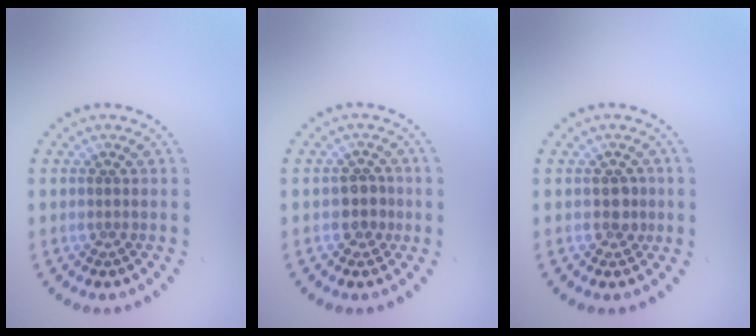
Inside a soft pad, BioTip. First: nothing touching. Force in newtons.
{"total": 2.0, "press": 1.8, "slide": 0.8}
{"total": 1.5, "press": 1.4, "slide": 0.5}